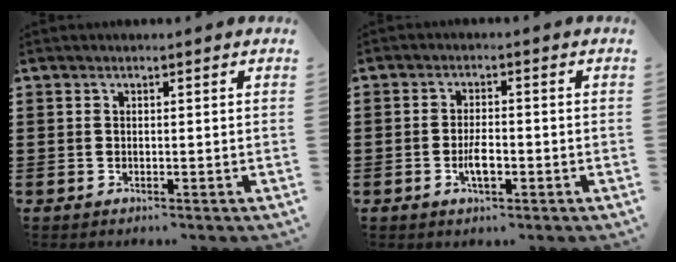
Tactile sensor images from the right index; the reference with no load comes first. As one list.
[{"total": 3.6, "force": [-1.2, 1.1, 3.2], "torque": [-0.071, -0.007, -0.023]}]